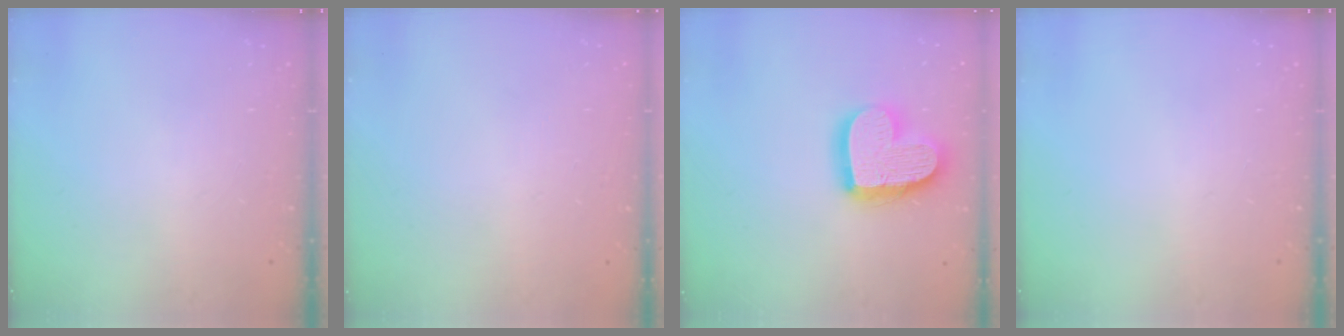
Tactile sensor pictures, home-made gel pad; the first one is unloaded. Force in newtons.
{"total": 0.0}
{"total": 17.3, "press": 17.3, "slide": 1.5}
{"total": 0.0}